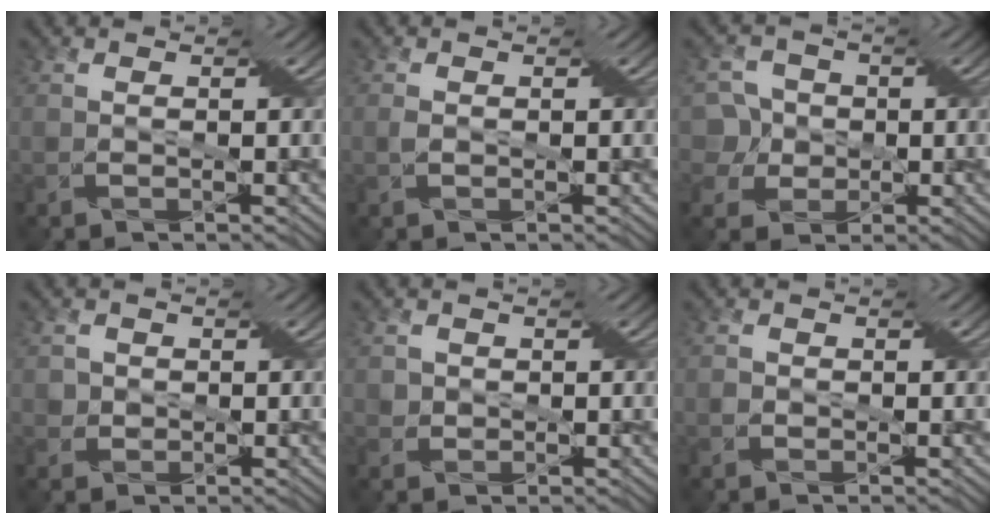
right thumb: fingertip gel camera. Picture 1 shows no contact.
{"total": 0.8, "force": [-0.2, 0.3, 0.7], "torque": [-0.018, 0.000, -0.005]}
{"total": 6.6, "force": [-0.4, 6.2, 2.0], "torque": [-0.078, 0.019, -0.032]}
{"total": 2.7, "force": [0.3, 2.6, 0.8], "torque": [-0.016, 0.009, -0.006]}
{"total": 2.3, "force": [0.3, 2.2, 0.8], "torque": [-0.017, 0.006, -0.005]}
{"total": 1.2, "force": [-0.2, 1.1, 0.4], "torque": [-0.002, 0.000, -0.011]}